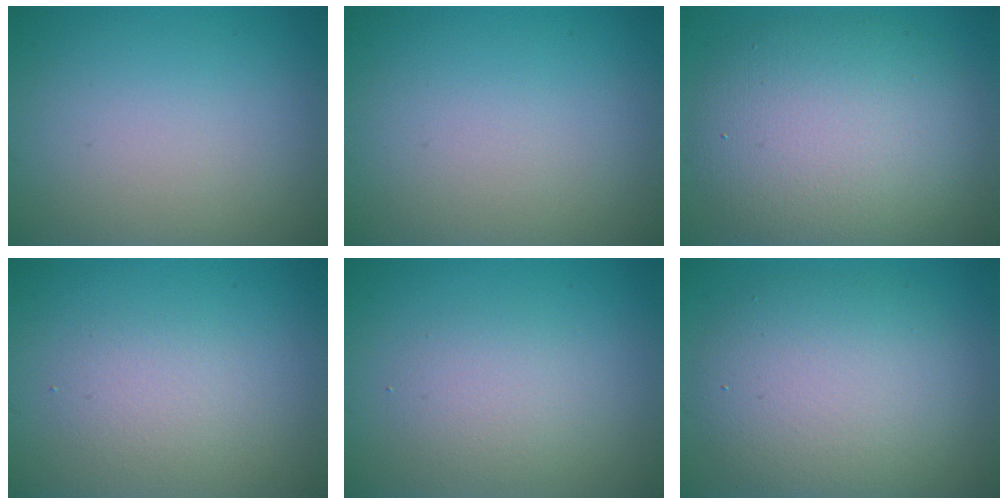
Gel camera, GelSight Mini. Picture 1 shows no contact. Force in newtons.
{"total": 1.6, "press": 1.6, "slide": 0.0}
{"total": 9.5, "press": 9.5, "slide": 0.5}
{"total": 1.9, "press": 1.9, "slide": 0.2}
{"total": 2.3, "press": 2.3, "slide": 0.1}
{"total": 7.3, "press": 7.2, "slide": 0.8}